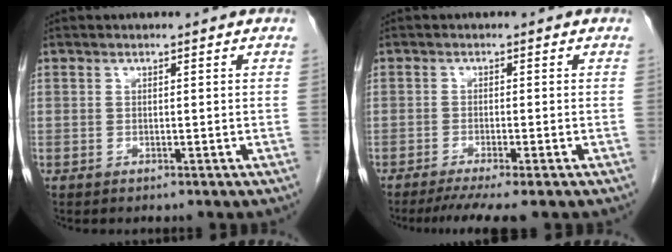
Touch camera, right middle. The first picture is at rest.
{"total": 5.6, "force": [-4.3, -0.2, 3.6], "torque": [-0.052, -0.013, -0.069]}